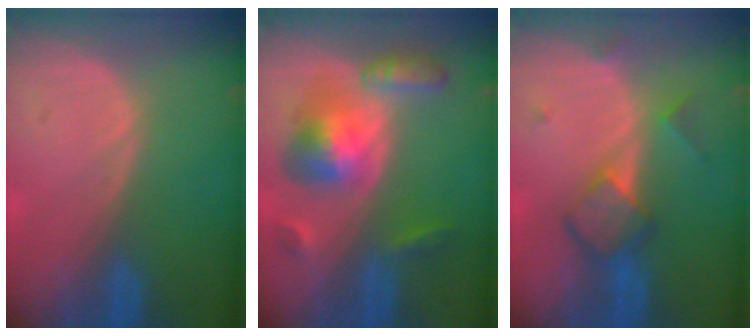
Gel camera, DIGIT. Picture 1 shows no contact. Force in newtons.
{"total": 8.1, "press": 8.1, "slide": 0.6}
{"total": 5.1, "press": 5.1, "slide": 0.6}